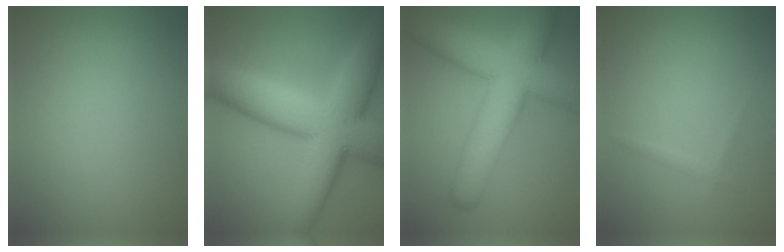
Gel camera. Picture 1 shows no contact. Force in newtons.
{"total": 12.7, "press": 12.7, "slide": 0.2}
{"total": 11.0, "press": 11.0, "slide": 0.4}
{"total": 0.8, "press": 0.8, "slide": 0.1}